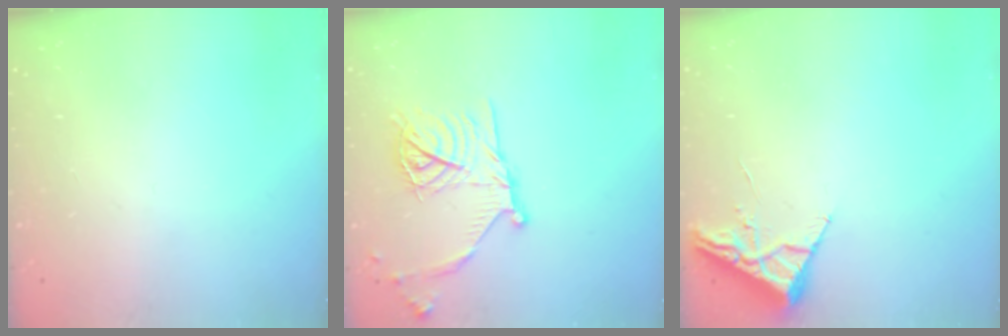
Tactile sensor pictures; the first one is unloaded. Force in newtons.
{"total": 18.2, "press": 18.2, "slide": 1.2}
{"total": 3.9, "press": 3.9, "slide": 0.5}